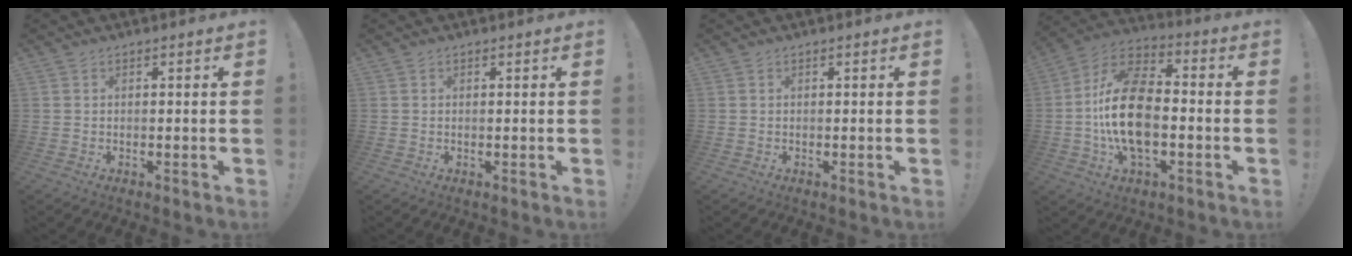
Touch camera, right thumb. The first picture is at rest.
{"total": 0.0}
{"total": 0.0}
{"total": 19.1, "force": [-2.7, 10.8, 15.5], "torque": [-0.291, 0.018, -0.043]}